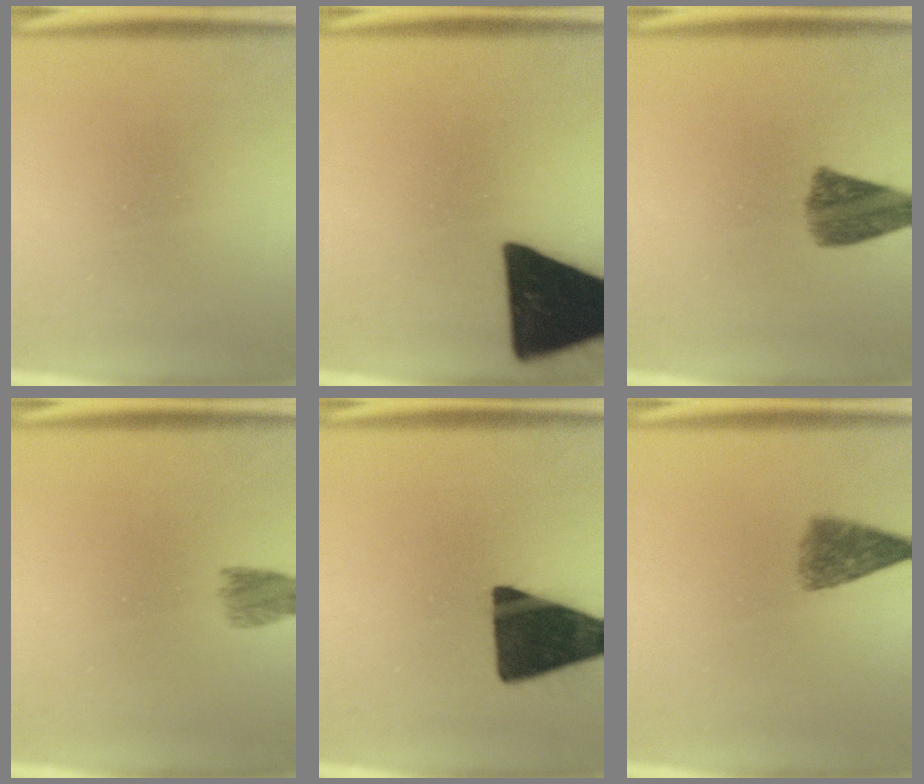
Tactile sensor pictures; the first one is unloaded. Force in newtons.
{"total": 19.5}
{"total": 7.3}
{"total": 4.1}
{"total": 16.5}
{"total": 5.1}